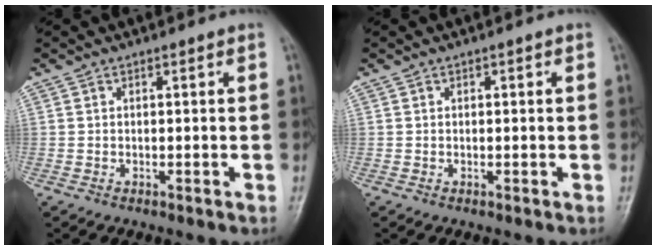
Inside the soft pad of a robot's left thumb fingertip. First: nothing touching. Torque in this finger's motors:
{"motor_torque": [0.35, -0.05, -0.21, 0.10, 0.01]}